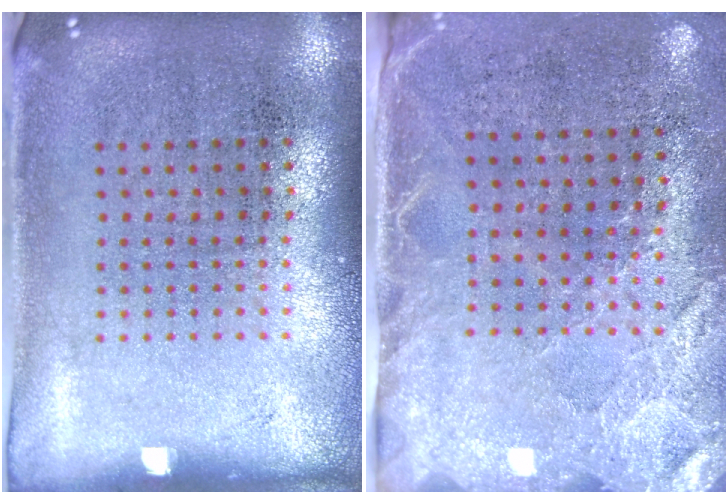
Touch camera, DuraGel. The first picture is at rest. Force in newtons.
{"total": 2.7, "press": 2.3, "slide": 1.3}